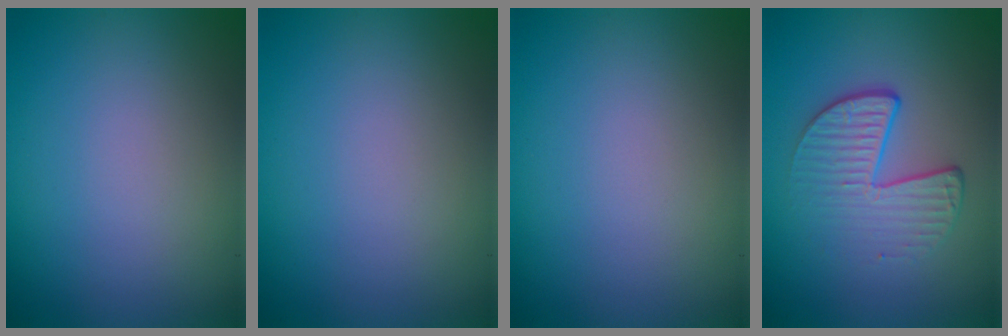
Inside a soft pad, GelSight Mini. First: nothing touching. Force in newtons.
{"total": 0.0}
{"total": 0.0}
{"total": 4.5, "press": 2.9, "slide": 3.4}